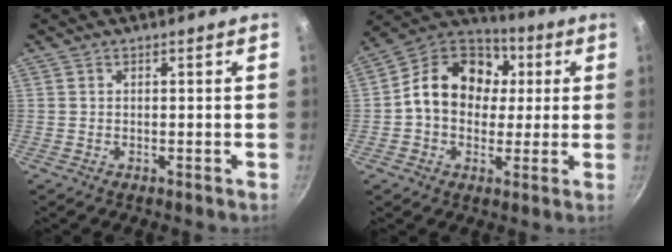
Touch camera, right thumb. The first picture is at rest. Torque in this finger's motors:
{"motor_torque": [1.60, 2.19, 1.37, -0.26, 0.09]}